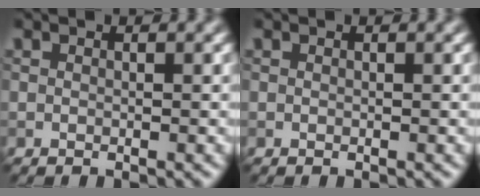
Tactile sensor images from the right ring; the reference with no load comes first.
{"total": 0.0}